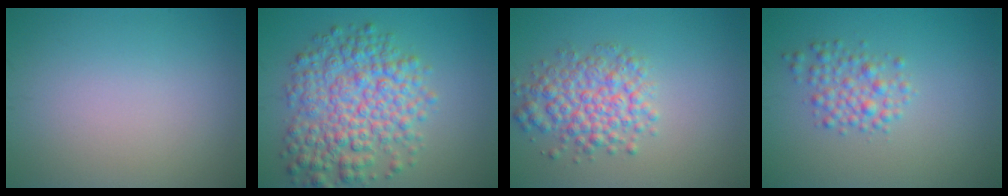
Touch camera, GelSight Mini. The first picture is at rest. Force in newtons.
{"total": 7.8, "press": 7.8, "slide": 0.2}
{"total": 4.8, "press": 4.8, "slide": 0.2}
{"total": 2.6, "press": 2.6, "slide": 0.1}